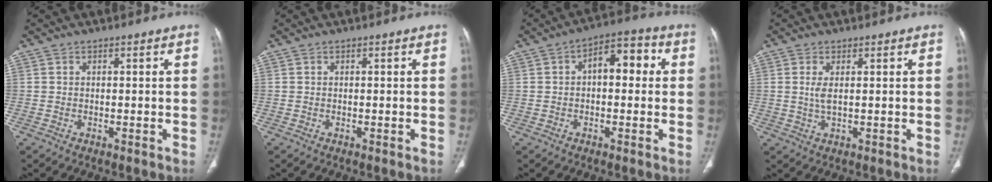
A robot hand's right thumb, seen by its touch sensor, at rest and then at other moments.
{"total": 0.0}
{"total": 8.0, "force": [1.0, 4.4, 6.6], "torque": [-0.069, 0.024, 0.004]}
{"total": 1.6, "force": [0.4, 0.4, 1.4], "torque": [-0.037, -0.004, 0.014]}